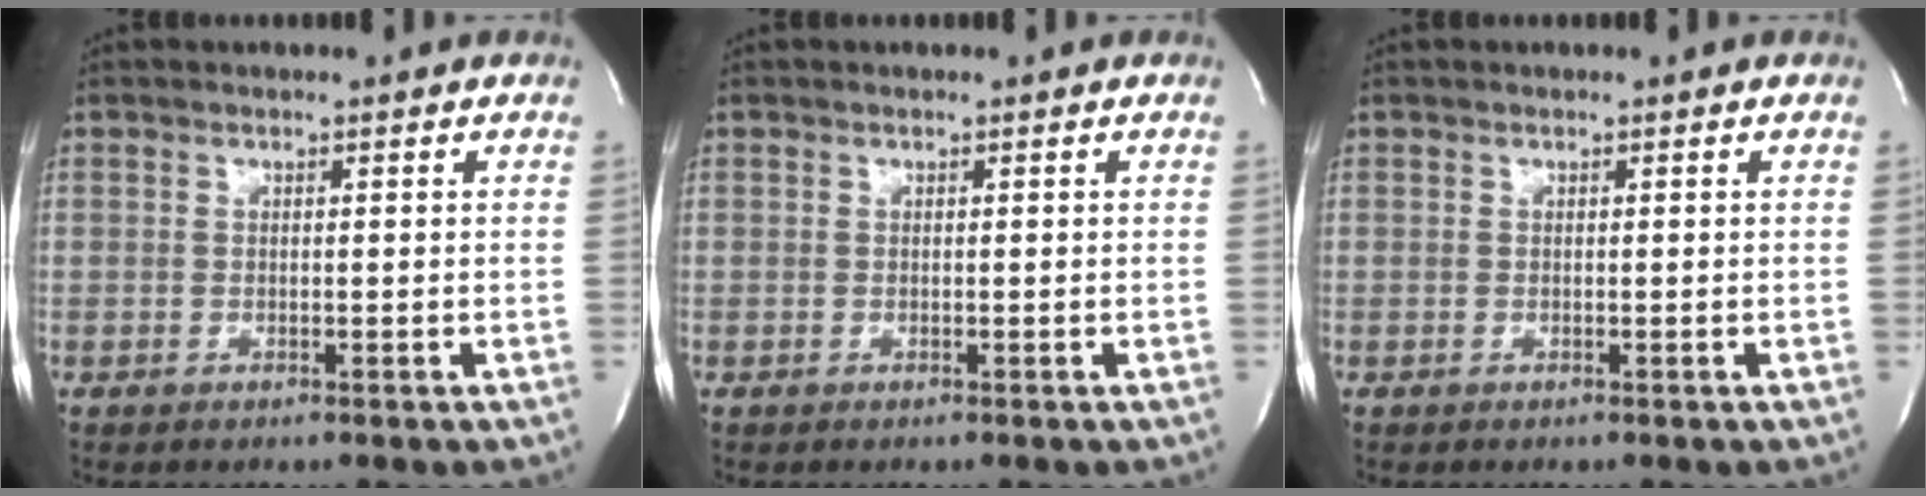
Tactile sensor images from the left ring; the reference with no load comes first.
{"total": 0.0}
{"total": 0.0}